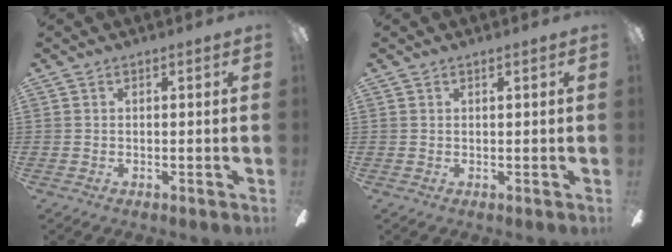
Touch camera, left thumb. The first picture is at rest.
{"total": 0.6, "force": [0.4, 0.1, 0.4], "torque": [-0.008, 0.000, 0.008]}